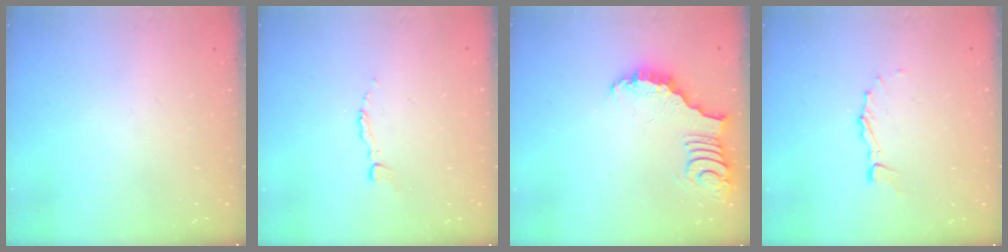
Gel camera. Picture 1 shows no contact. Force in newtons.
{"total": 2.7, "press": 2.7, "slide": 0.2}
{"total": 3.5, "press": 3.5, "slide": 0.5}
{"total": 4.0, "press": 4.0, "slide": 0.1}